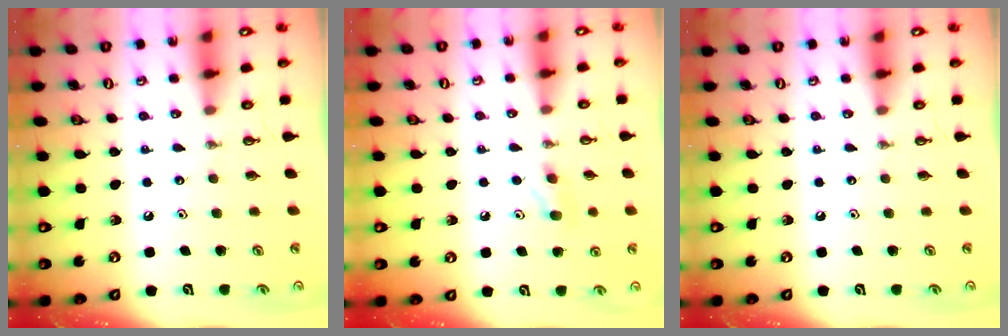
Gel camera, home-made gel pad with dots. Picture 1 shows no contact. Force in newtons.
{"total": 5.4, "press": 5.3, "slide": 0.9}
{"total": 0.0}